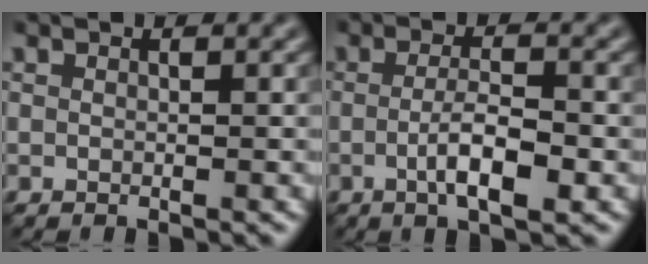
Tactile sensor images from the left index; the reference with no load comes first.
{"total": 4.1, "force": [-1.0, 1.0, 3.9], "torque": [-0.068, -0.002, -0.019]}